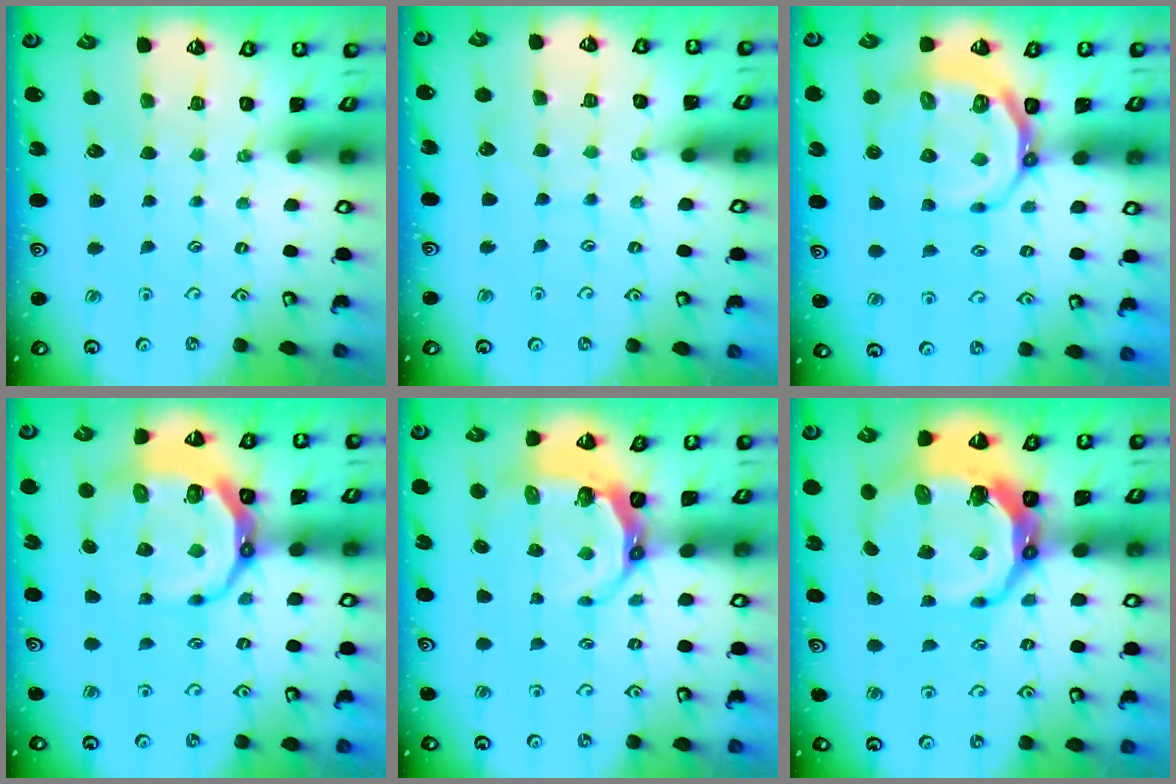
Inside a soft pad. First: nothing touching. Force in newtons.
{"total": 4.2, "press": 4.2, "slide": 0.4}
{"total": 9.2, "press": 8.5, "slide": 3.5}
{"total": 11.5, "press": 11.0, "slide": 3.6}
{"total": 7.1, "press": 6.1, "slide": 3.6}
{"total": 13.4, "press": 12.4, "slide": 5.0}